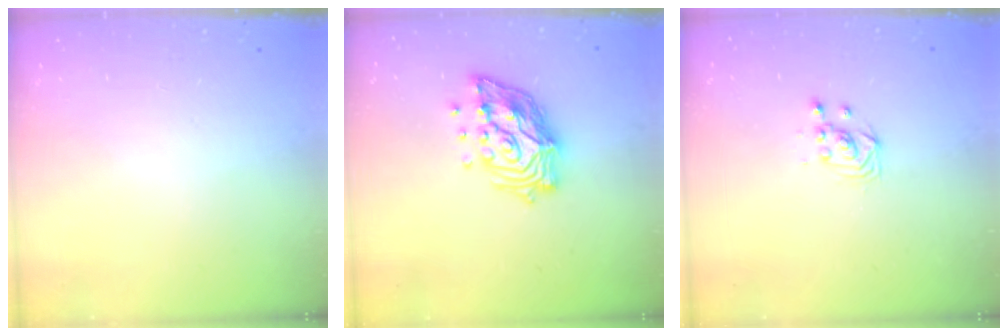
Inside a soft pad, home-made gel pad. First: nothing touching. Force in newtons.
{"total": 14.3, "press": 14.1, "slide": 2.0}
{"total": 3.4, "press": 3.3, "slide": 0.3}